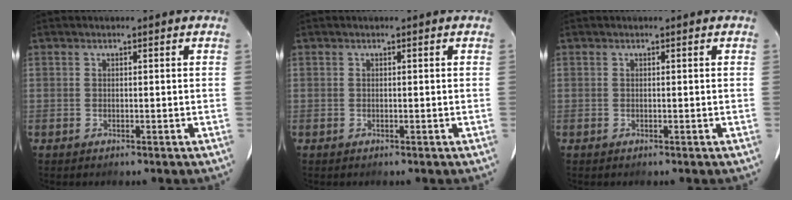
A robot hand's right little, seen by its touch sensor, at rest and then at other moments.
{"total": 0.0}
{"total": 0.0}